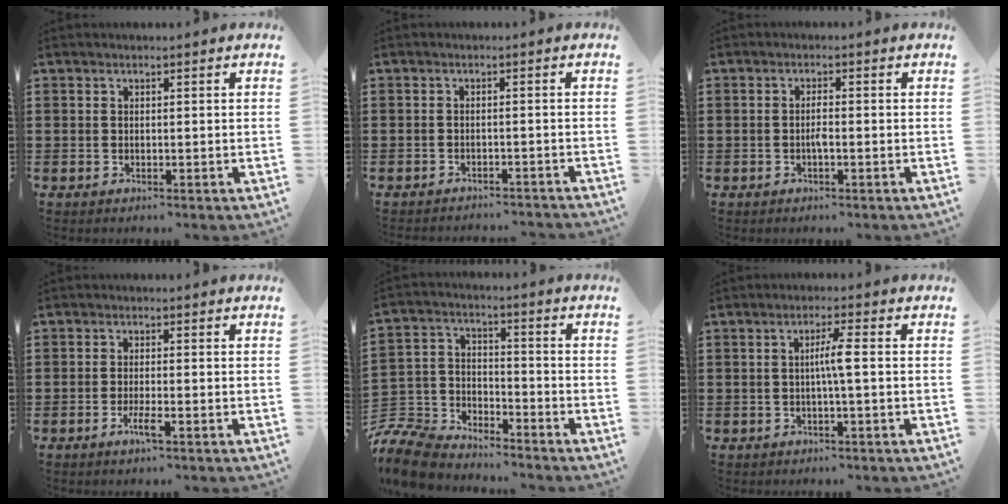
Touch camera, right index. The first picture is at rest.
{"total": 1.6, "force": [-1.6, -0.1, 0.2], "torque": [-0.005, 0.002, -0.033]}
{"total": 1.6, "force": [-0.6, 0.3, 1.5], "torque": [-0.029, 0.000, -0.010]}
{"total": 3.0, "force": [-1.6, 0.3, 2.6], "torque": [-0.057, -0.008, -0.032]}
{"total": 9.0, "force": [-8.7, 2.0, 1.3], "torque": [-0.055, 0.008, -0.182]}
{"total": 3.5, "force": [-0.1, -0.1, 3.4], "torque": [-0.065, -0.003, -0.007]}